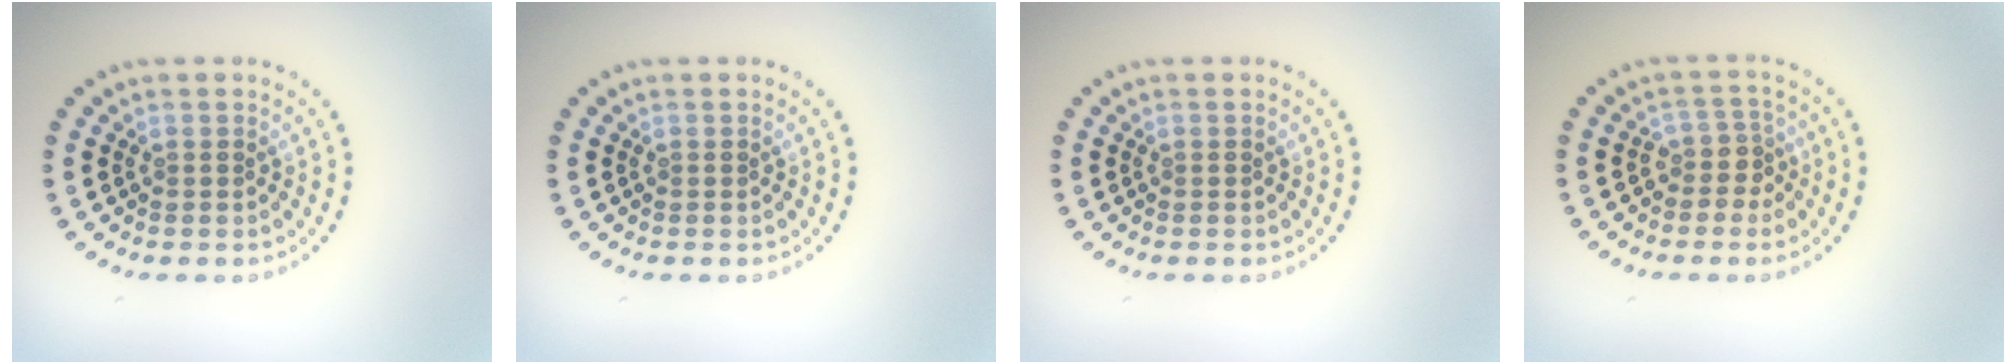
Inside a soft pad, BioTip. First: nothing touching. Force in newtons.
{"total": 0.0}
{"total": 0.0}
{"total": 2.3, "press": 1.7, "slide": 1.5}